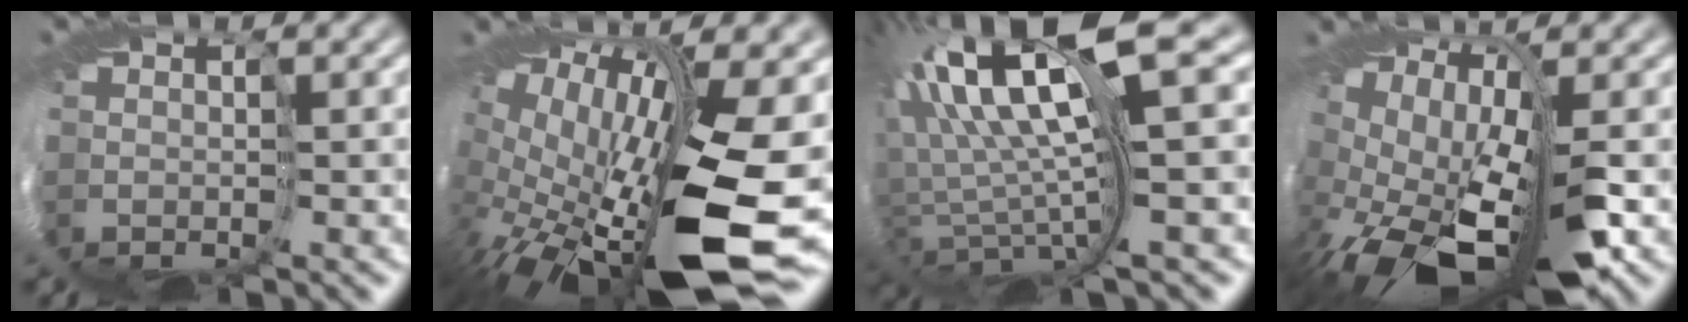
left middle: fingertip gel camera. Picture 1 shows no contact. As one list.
[{"total": 16.2, "force": [-4.1, 6.3, 14.4], "torque": [-0.278, -0.036, -0.076]}, {"total": 12.7, "force": [5.0, 2.5, 11.4], "torque": [-0.254, 0.011, 0.104]}, {"total": 10.7, "force": [-3.5, 5.1, 8.8], "torque": [-0.169, -0.053, -0.042]}]